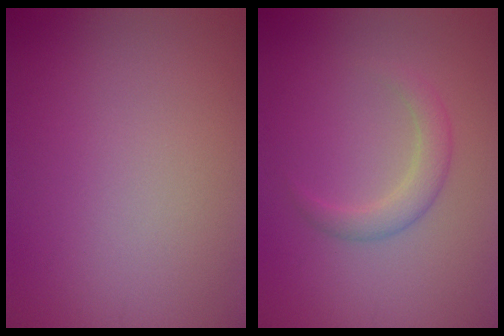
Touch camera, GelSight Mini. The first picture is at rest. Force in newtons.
{"total": 2.3, "press": 2.3, "slide": 0.2}